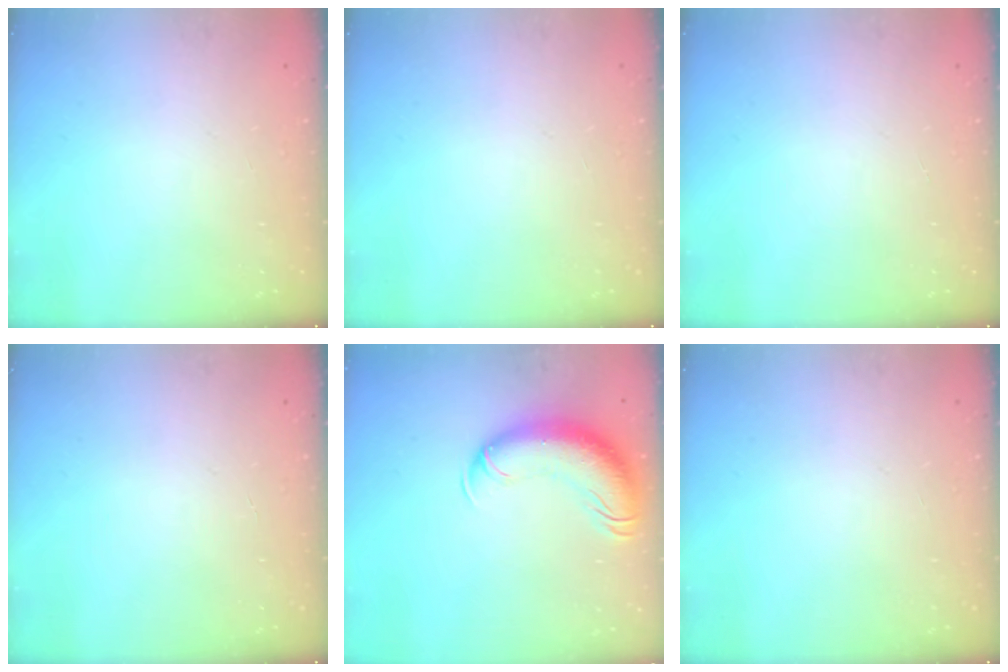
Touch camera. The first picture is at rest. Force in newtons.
{"total": 0.0}
{"total": 0.0}
{"total": 0.0}
{"total": 13.8, "press": 13.4, "slide": 3.2}
{"total": 0.0}